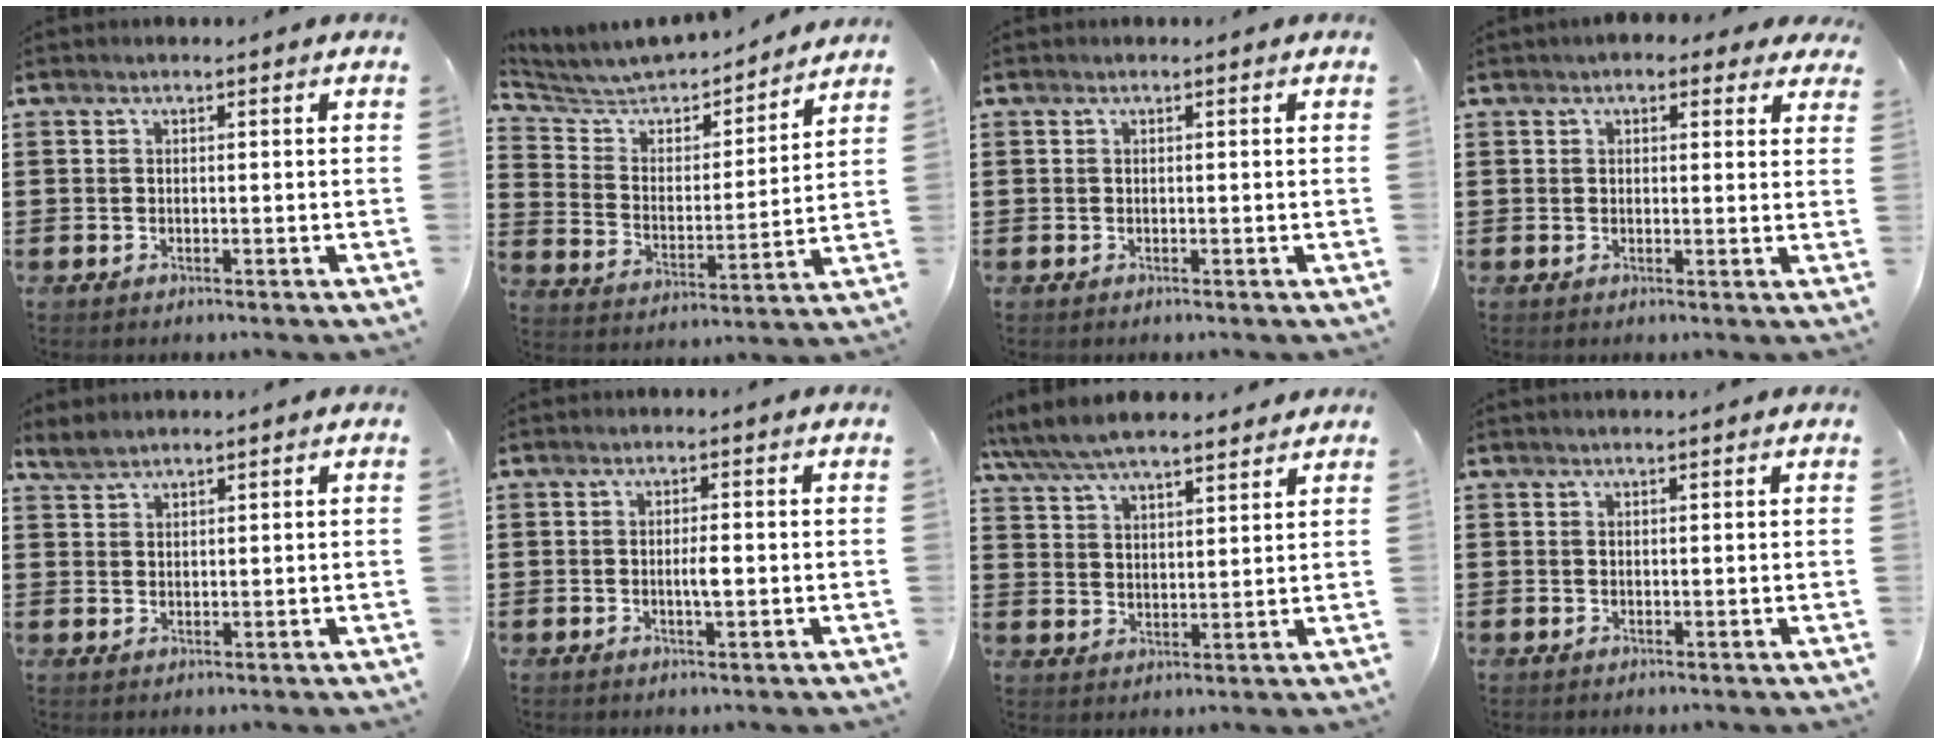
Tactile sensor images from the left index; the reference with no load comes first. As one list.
[{"total": 4.5, "force": [4.3, 1.4, 0.7], "torque": [-0.044, -0.036, 0.064]}, {"total": 0.0}, {"total": 2.8, "force": [2.2, 1.3, 1.2], "torque": [-0.024, 0.001, 0.037]}, {"total": 2.0, "force": [1.9, 0.5, 0.5], "torque": [-0.014, 0.004, 0.037]}, {"total": 2.3, "force": [-0.3, 0.4, 2.2], "torque": [-0.042, 0.000, -0.005]}, {"total": 6.6, "force": [6.1, 1.6, 2.0], "torque": [-0.063, -0.020, 0.111]}, {"total": 0.5, "force": [0.5, 0.0, 0.2], "torque": [-0.004, 0.000, 0.010]}]